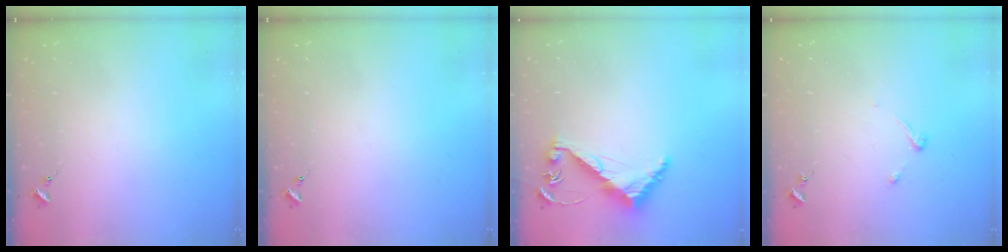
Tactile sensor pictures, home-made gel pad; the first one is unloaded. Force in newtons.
{"total": 0.0}
{"total": 7.3, "press": 7.3, "slide": 0.6}
{"total": 3.7, "press": 3.6, "slide": 0.6}